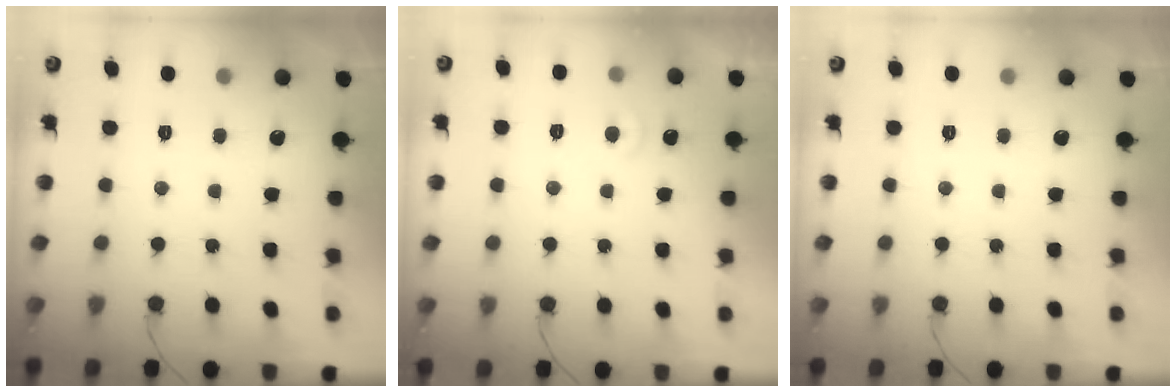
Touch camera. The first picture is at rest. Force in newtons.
{"total": 4.1, "press": 4.1, "slide": 0.5}
{"total": 0.0}